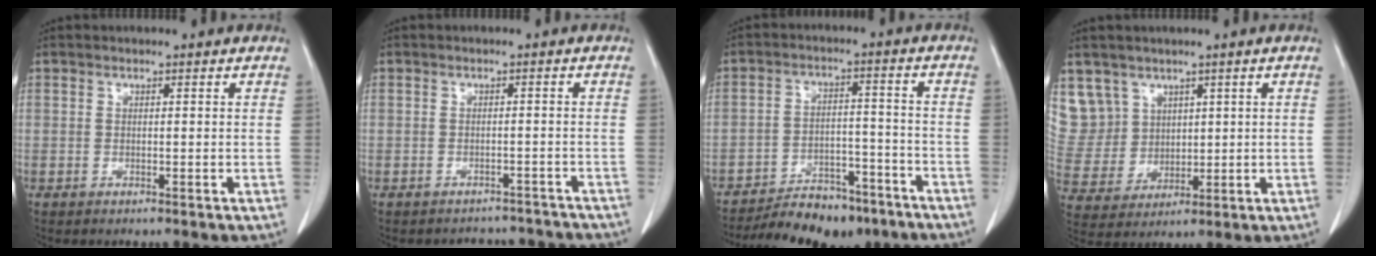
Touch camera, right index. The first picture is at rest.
{"total": 6.6, "force": [-6.1, 2.4, -0.5], "torque": [0.017, 0.024, -0.061]}
{"total": 13.3, "force": [-11.1, 5.0, 5.2], "torque": [-0.064, 0.018, -0.164]}
{"total": 10.3, "force": [5.5, 8.6, 0.7], "torque": [-0.033, 0.034, 0.135]}